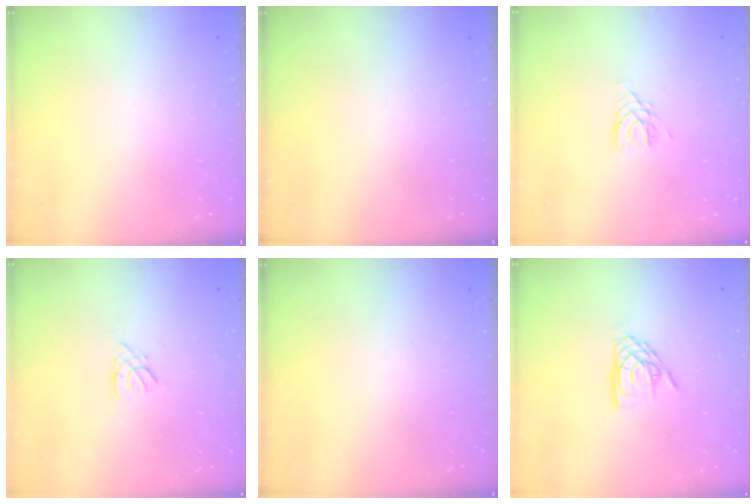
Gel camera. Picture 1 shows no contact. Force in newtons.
{"total": 0.0}
{"total": 4.8, "press": 4.8, "slide": 0.5}
{"total": 1.3, "press": 1.3, "slide": 0.3}
{"total": 0.0}
{"total": 9.6, "press": 9.5, "slide": 0.9}